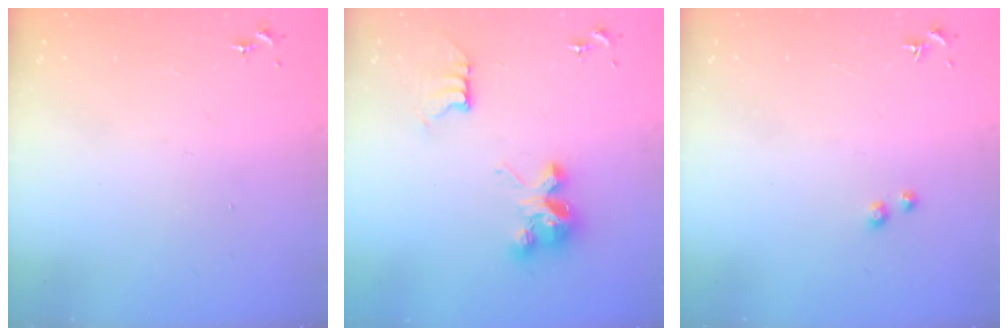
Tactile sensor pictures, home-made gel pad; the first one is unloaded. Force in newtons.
{"total": 9.4, "press": 9.4, "slide": 0.7}
{"total": 1.8, "press": 1.7, "slide": 0.2}